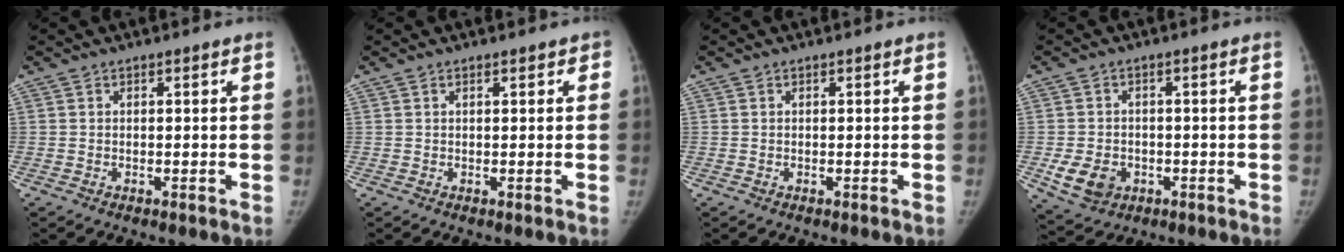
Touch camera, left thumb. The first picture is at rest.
{"total": 1.0, "force": [0.6, 0.5, 0.6], "torque": [0.000, 0.001, 0.004]}
{"total": 0.0}
{"total": 6.5, "force": [-1.9, 5.2, 3.3], "torque": [-0.049, 0.003, -0.019]}